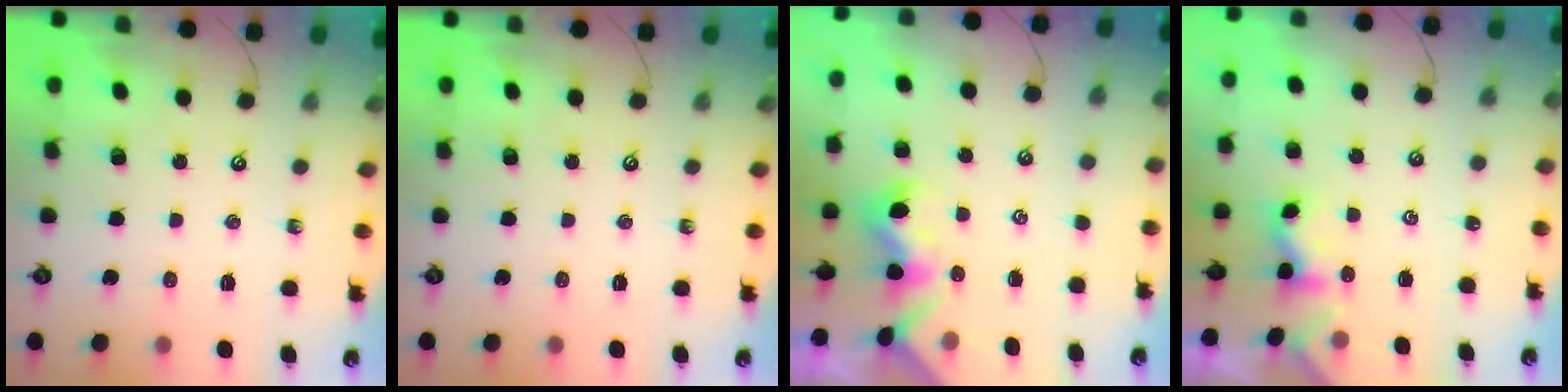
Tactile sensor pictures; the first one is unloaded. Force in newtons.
{"total": 0.0}
{"total": 2.1, "press": 1.9, "slide": 0.9}
{"total": 1.2, "press": 1.1, "slide": 0.5}